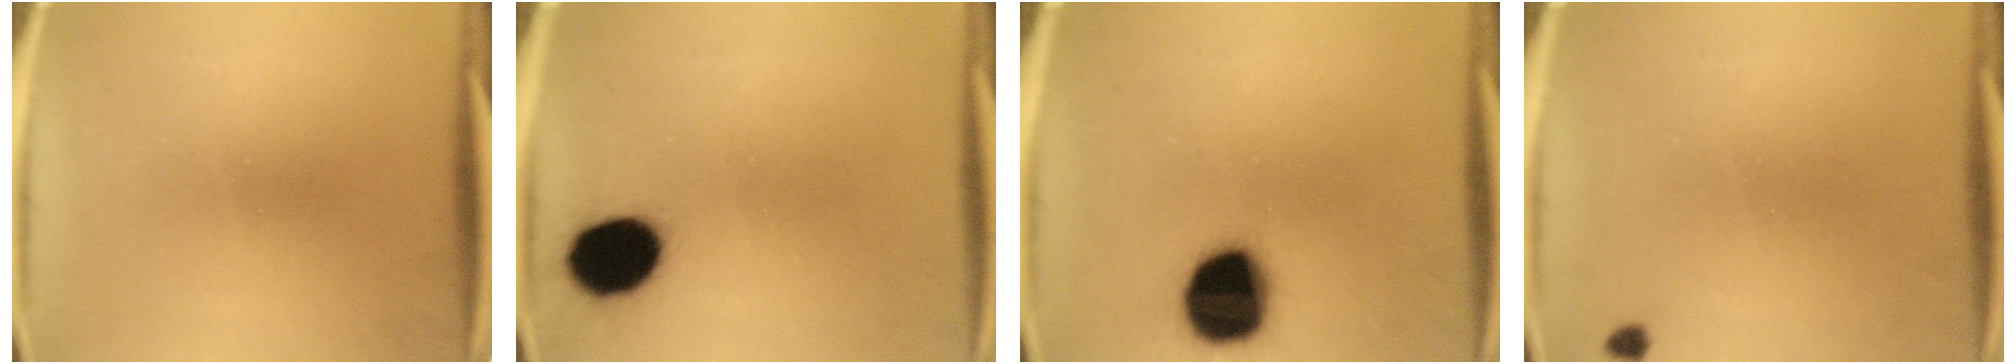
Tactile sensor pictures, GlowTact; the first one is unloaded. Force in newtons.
{"total": 12.6}
{"total": 18.0}
{"total": 1.0}